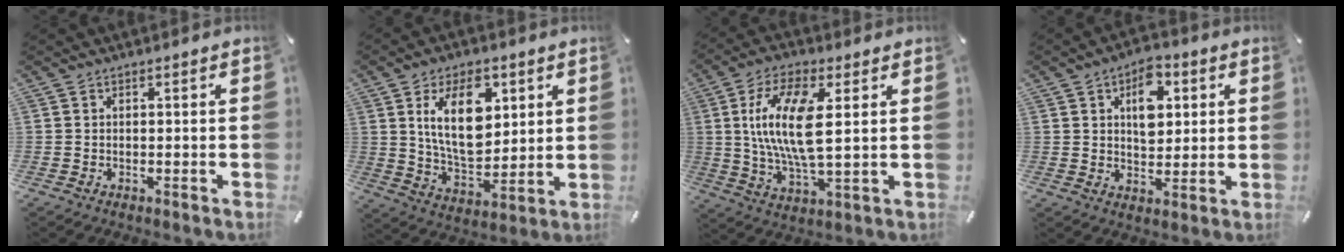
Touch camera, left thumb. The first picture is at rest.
{"total": 16.0, "force": [5.6, 9.4, 11.7], "torque": [-0.214, -0.008, 0.093]}
{"total": 15.6, "force": [3.2, 5.9, 14.0], "torque": [-0.305, -0.008, 0.049]}
{"total": 9.8, "force": [3.3, 6.4, 6.6], "torque": [-0.083, -0.005, 0.053]}